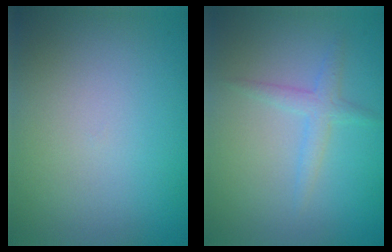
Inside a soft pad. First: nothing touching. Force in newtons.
{"total": 1.8, "press": 1.8, "slide": 0.1}